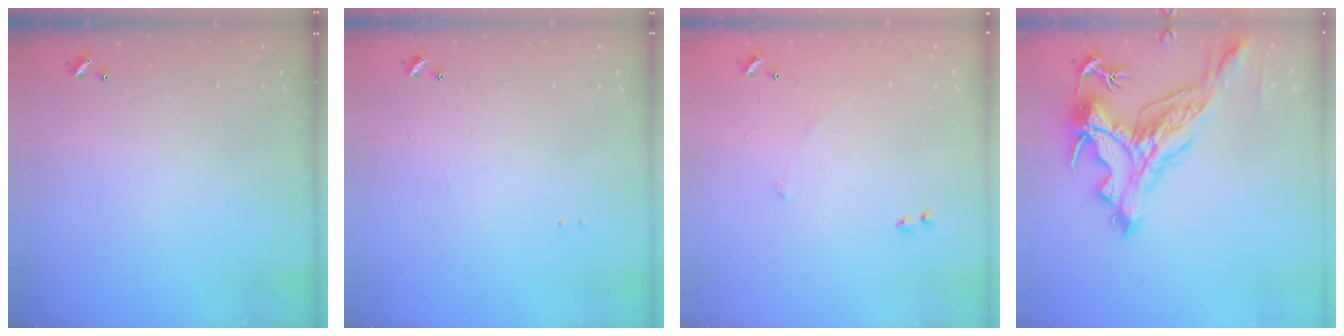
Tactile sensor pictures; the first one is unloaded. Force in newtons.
{"total": 0.9, "press": 0.8, "slide": 0.5}
{"total": 5.2, "press": 5.1, "slide": 0.9}
{"total": 6.8, "press": 6.6, "slide": 1.9}